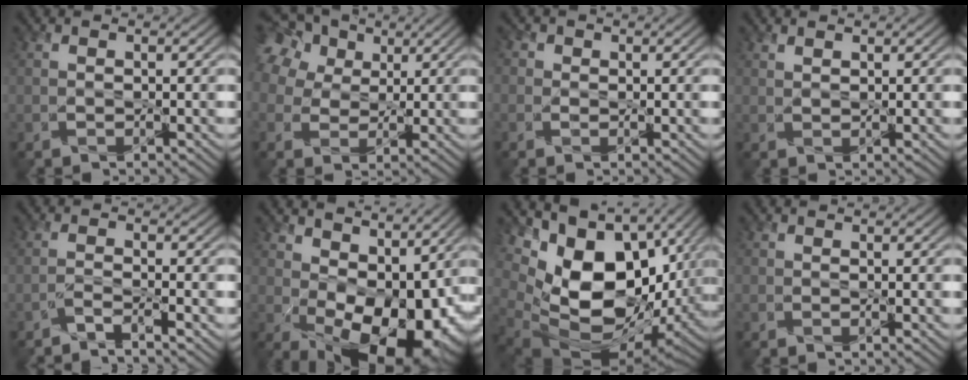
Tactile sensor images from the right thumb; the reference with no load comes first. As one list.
[{"total": 16.6, "force": [8.2, 12.2, 7.7], "torque": [-0.248, 0.047, 0.163]}, {"total": 1.7, "force": [0.4, 1.6, 0.5], "torque": [-0.006, 0.006, -0.009]}, {"total": 1.1, "force": [1.0, 0.2, 0.4], "torque": [-0.008, 0.002, 0.022]}, {"total": 2.2, "force": [-1.9, -0.7, 0.8], "torque": [-0.016, 0.004, -0.046]}, {"total": 13.0, "force": [1.6, 7.8, 10.3], "torque": [-0.147, -0.023, 0.048]}, {"total": 19.0, "force": [3.6, 12.4, 13.8], "torque": [-0.265, -0.034, 0.110]}, {"total": 0.0}]